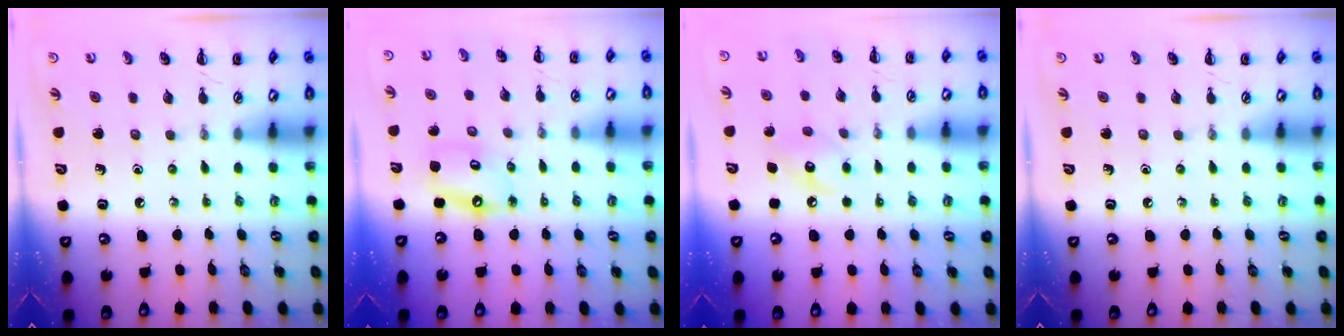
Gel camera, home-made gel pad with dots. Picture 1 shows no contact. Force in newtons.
{"total": 8.9, "press": 8.6, "slide": 2.1}
{"total": 8.0, "press": 8.0, "slide": 0.7}
{"total": 0.0}